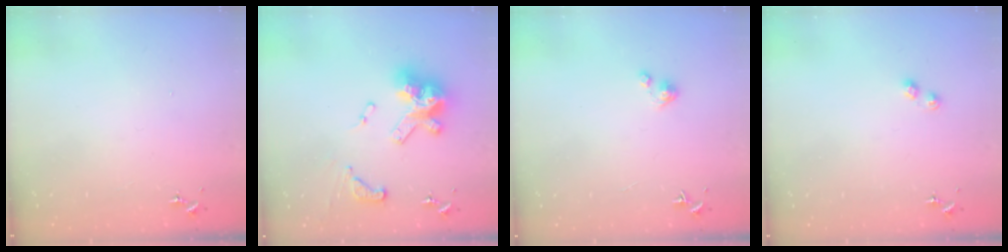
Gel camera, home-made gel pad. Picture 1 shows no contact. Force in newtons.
{"total": 18.4, "press": 18.3, "slide": 1.8}
{"total": 3.1, "press": 3.1, "slide": 0.3}
{"total": 3.7, "press": 3.6, "slide": 0.4}